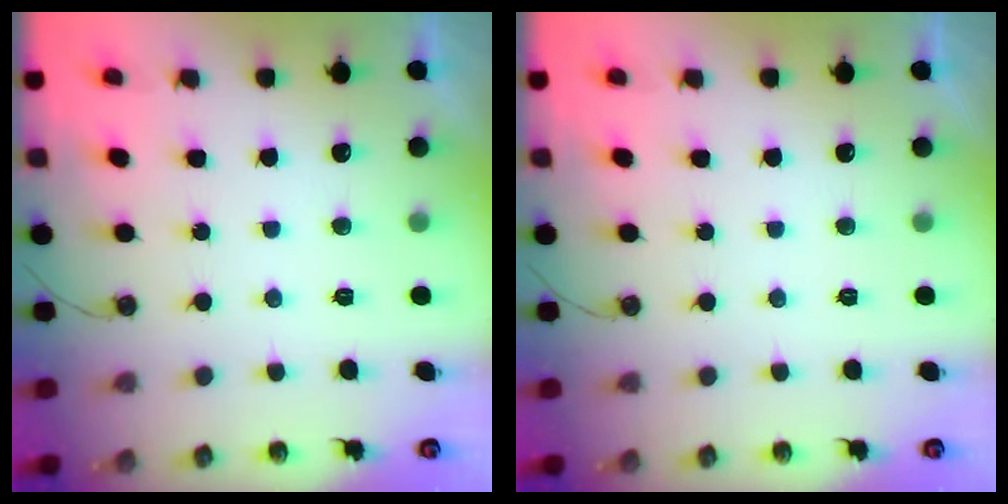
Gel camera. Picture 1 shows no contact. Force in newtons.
{"total": 0.0}